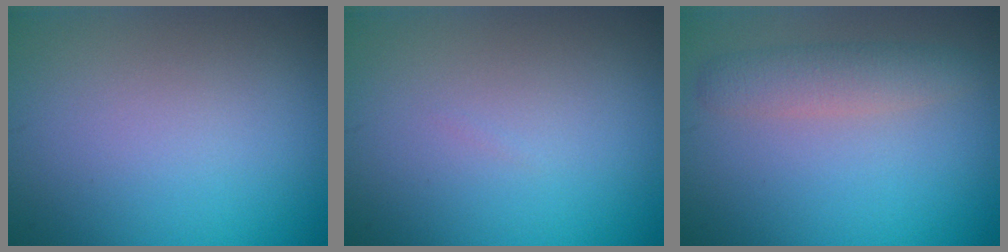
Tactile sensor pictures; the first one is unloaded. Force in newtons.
{"total": 0.0}
{"total": 2.7, "press": 2.7, "slide": 0.1}